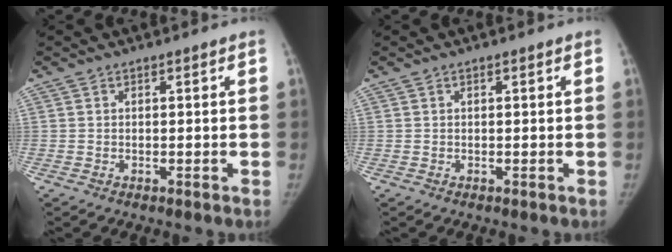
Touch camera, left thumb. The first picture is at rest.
{"total": 0.0}